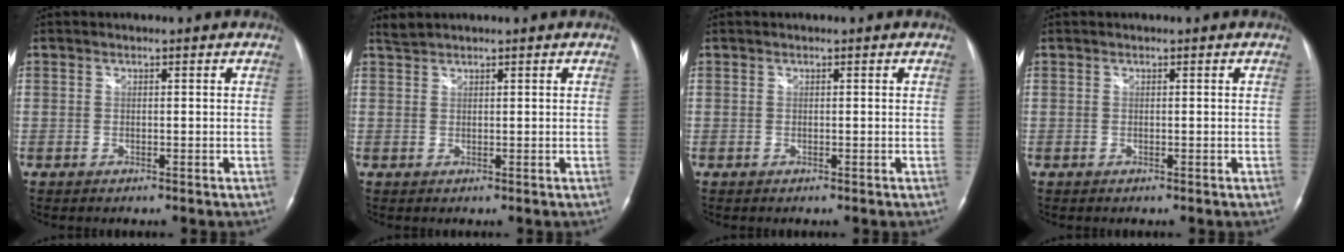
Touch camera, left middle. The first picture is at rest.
{"total": 1.2, "force": [1.2, -0.1, 0.0], "torque": [-0.006, 0.012, 0.031]}
{"total": 0.0}
{"total": 0.0}